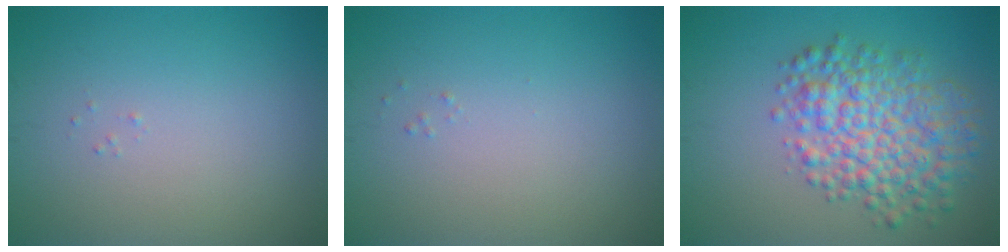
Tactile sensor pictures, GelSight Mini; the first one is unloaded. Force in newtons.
{"total": 0.0}
{"total": 7.0, "press": 7.0, "slide": 0.2}